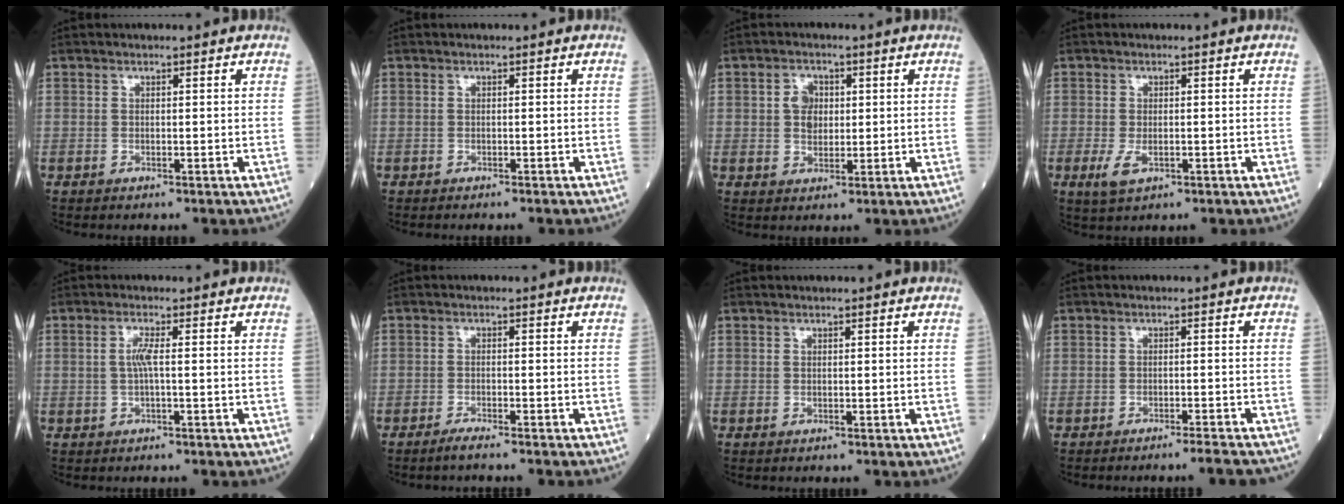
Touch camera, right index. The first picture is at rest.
{"total": 0.8, "force": [-0.8, 0.0, 0.3], "torque": [-0.004, -0.001, -0.012]}
{"total": 3.7, "force": [0.7, 2.8, 2.3], "torque": [-0.037, 0.008, 0.014]}
{"total": 3.2, "force": [-1.1, 1.5, 2.6], "torque": [-0.061, -0.007, -0.016]}
{"total": 2.2, "force": [0.0, 0.0, 2.2], "torque": [-0.046, 0.001, -0.002]}
{"total": 2.8, "force": [-2.4, -0.4, 1.4], "torque": [-0.024, -0.002, -0.037]}
{"total": 0.0}
{"total": 4.7, "force": [-4.4, -0.5, 1.6], "torque": [-0.009, -0.009, -0.062]}